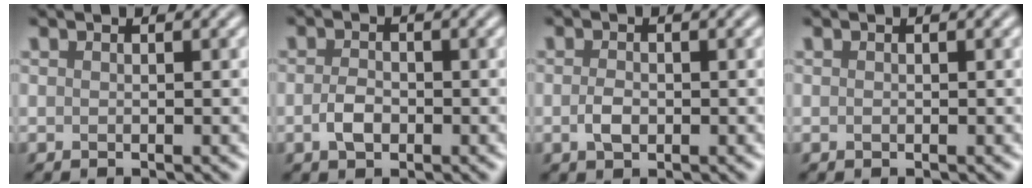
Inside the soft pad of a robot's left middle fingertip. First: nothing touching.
{"total": 2.0, "force": [-0.6, 1.3, 1.5], "torque": [-0.031, 0.000, -0.014]}
{"total": 1.6, "force": [-0.3, 1.0, 1.2], "torque": [-0.025, 0.000, -0.008]}
{"total": 0.0}